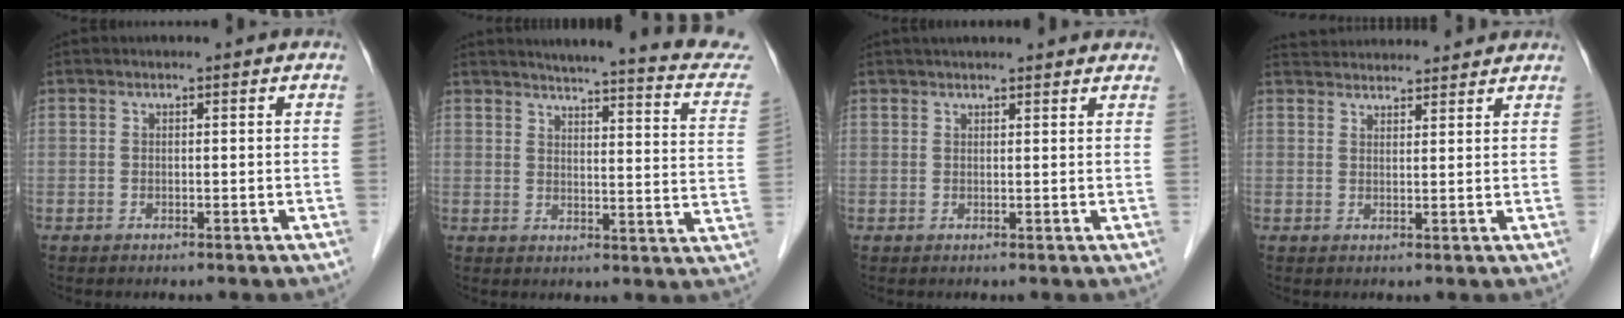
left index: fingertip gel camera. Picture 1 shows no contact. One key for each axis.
{"total": 19.8, "fx": 18.0, "fy": 1.3, "fz": 8.0, "tx": -0.096, "ty": -0.063, "tz": 0.191}
{"total": 10.3, "fx": 9.4, "fy": 1.5, "fz": 4.1, "tx": -0.047, "ty": 0.027, "tz": 0.106}
{"total": 9.9, "fx": 9.6, "fy": 1.4, "fz": 2.1, "tx": -0.031, "ty": 0.035, "tz": 0.131}